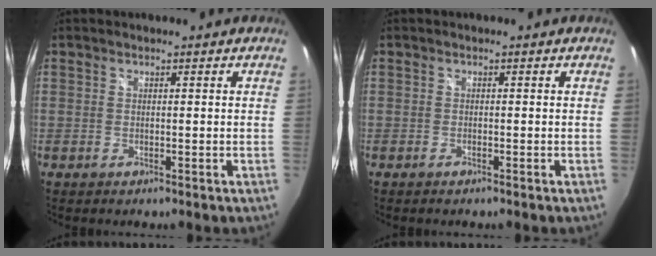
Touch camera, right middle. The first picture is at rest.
{"total": 0.6, "force": [-0.5, 0.1, 0.3], "torque": [-0.004, -0.002, -0.011]}